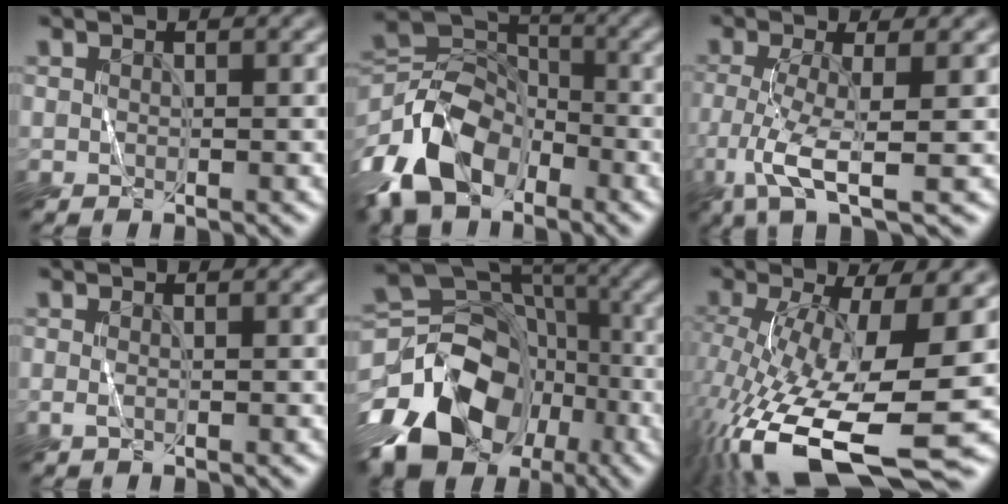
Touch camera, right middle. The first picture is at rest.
{"total": 9.2, "force": [-5.7, 5.2, 5.0], "torque": [-0.103, -0.007, -0.118]}
{"total": 4.5, "force": [-1.7, 0.4, 4.1], "torque": [-0.089, -0.005, -0.035]}
{"total": 0.5, "force": [-0.3, 0.0, 0.4], "torque": [-0.006, 0.000, -0.007]}
{"total": 12.6, "force": [-6.3, 8.6, 6.7], "torque": [-0.131, 0.003, -0.120]}
{"total": 14.1, "force": [-4.6, 4.5, 12.6], "torque": [-0.253, -0.030, -0.069]}